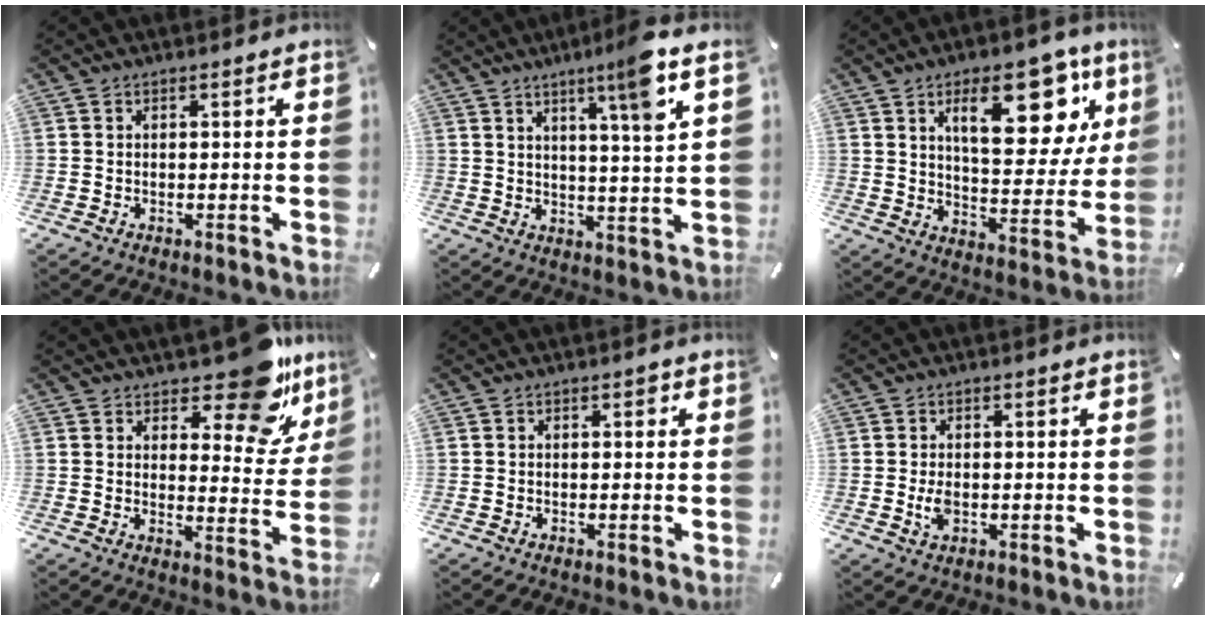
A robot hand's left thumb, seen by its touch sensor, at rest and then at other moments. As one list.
[{"total": 9.5, "force": [5.6, 0.0, 7.6], "torque": [-0.113, -0.035, 0.083]}, {"total": 20.8, "force": [10.6, 9.7, 15.1], "torque": [-0.199, -0.051, 0.168]}, {"total": 15.2, "force": [10.9, 6.7, 8.3], "torque": [-0.093, -0.088, 0.184]}, {"total": 1.1, "force": [0.2, 0.7, 0.8], "torque": [-0.008, 0.003, 0.000]}, {"total": 3.0, "force": [-0.3, 1.8, 2.4], "torque": [-0.057, -0.004, -0.009]}]